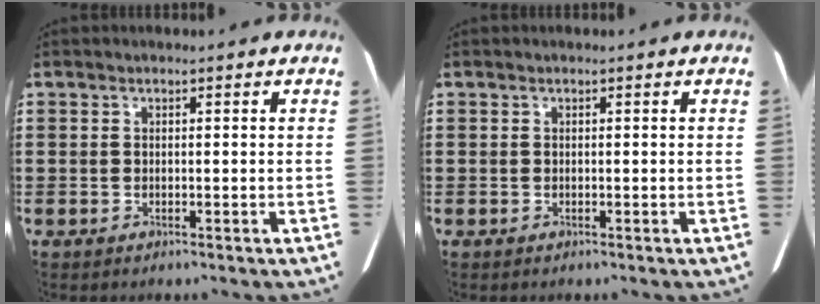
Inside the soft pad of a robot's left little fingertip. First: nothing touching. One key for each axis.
{"total": 0.0}